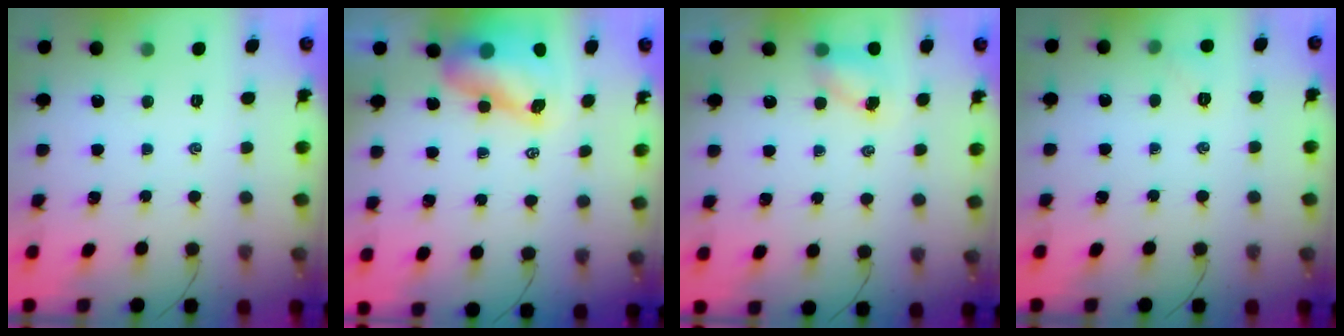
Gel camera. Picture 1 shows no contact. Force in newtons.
{"total": 8.4, "press": 8.2, "slide": 1.7}
{"total": 4.8, "press": 4.8, "slide": 0.7}
{"total": 4.3, "press": 4.1, "slide": 1.2}